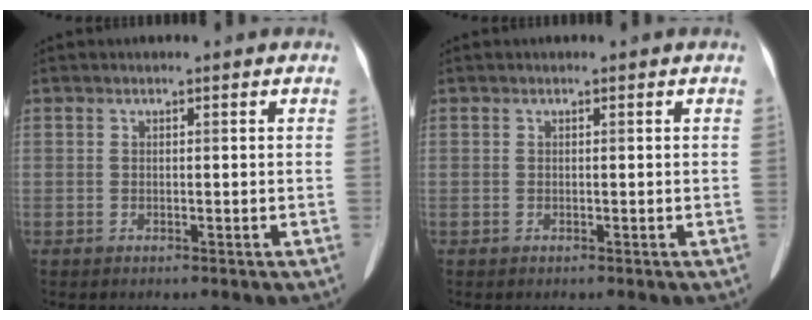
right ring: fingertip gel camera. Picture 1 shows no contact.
{"total": 0.0}